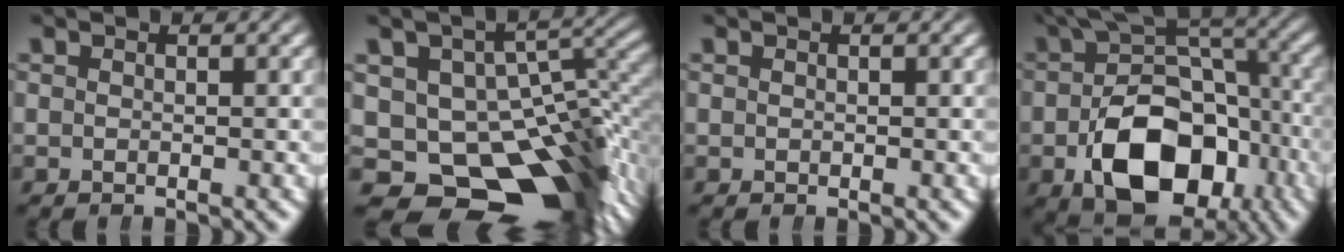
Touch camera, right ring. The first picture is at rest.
{"total": 23.0, "force": [-8.7, 16.6, 13.3], "torque": [-0.226, -0.095, -0.104]}
{"total": 0.0}
{"total": 13.6, "force": [-3.3, 8.3, 10.2], "torque": [-0.163, -0.029, -0.038]}